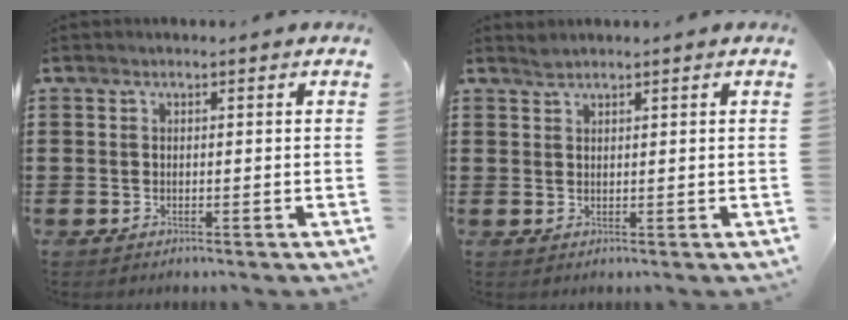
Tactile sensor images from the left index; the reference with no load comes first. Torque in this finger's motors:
{"motor_torque": [0.00, -0.04, 0.00, 0.01]}